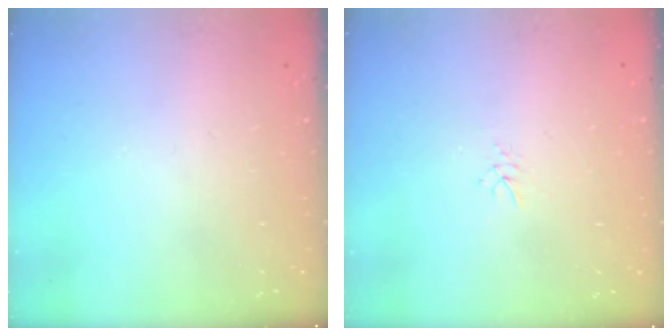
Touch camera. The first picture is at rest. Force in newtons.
{"total": 3.1, "press": 3.0, "slide": 0.5}